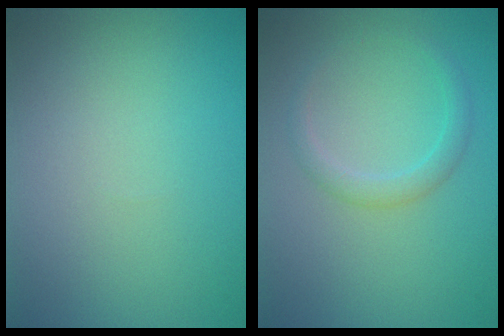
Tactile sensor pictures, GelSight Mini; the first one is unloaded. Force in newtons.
{"total": 1.7, "press": 1.7, "slide": 0.1}